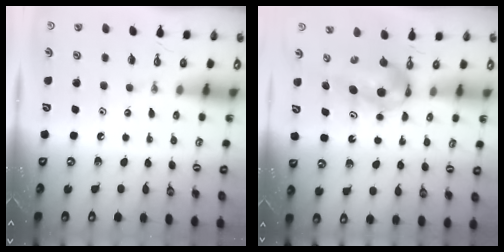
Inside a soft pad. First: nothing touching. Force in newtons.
{"total": 8.2, "press": 4.4, "slide": 6.9}